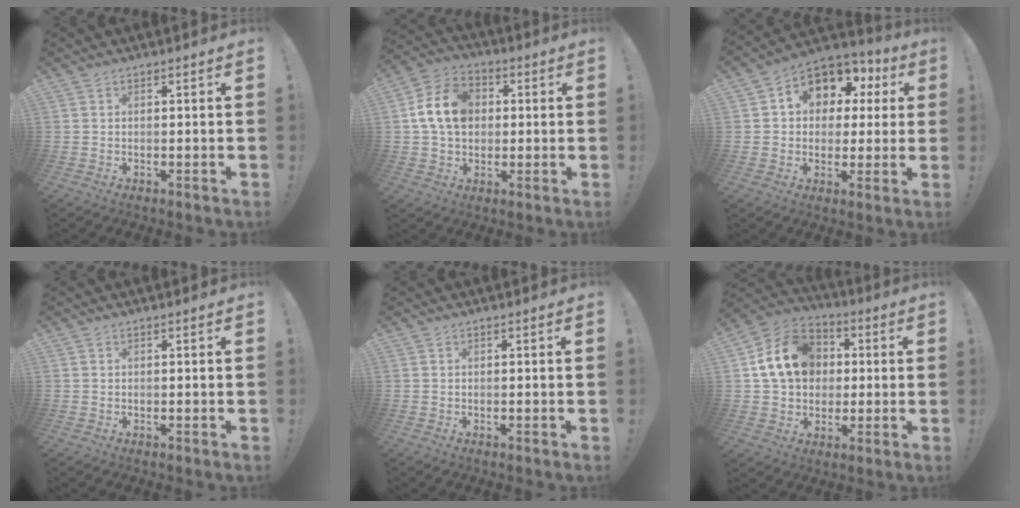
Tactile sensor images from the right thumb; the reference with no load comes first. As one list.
[{"total": 13.7, "force": [2.3, 10.4, 8.6], "torque": [-0.151, 0.010, 0.049]}, {"total": 9.9, "force": [4.2, 7.7, 4.6], "torque": [-0.066, -0.032, 0.079]}, {"total": 0.0}, {"total": 0.0}, {"total": 16.9, "force": [3.5, 13.5, 9.5], "torque": [-0.150, 0.010, 0.077]}]